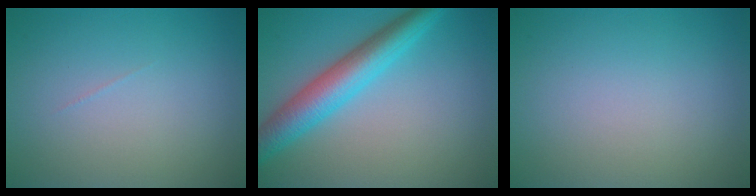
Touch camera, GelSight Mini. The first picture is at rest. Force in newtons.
{"total": 5.7, "press": 5.7, "slide": 0.0}
{"total": 0.0}